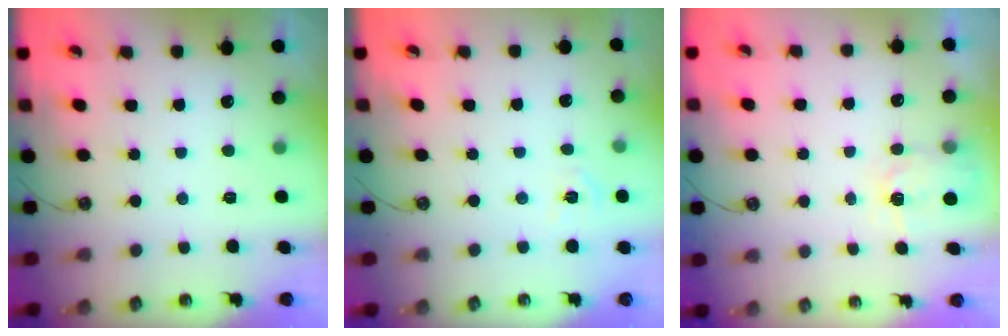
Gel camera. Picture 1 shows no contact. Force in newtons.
{"total": 3.6, "press": 3.6, "slide": 0.4}
{"total": 3.7, "press": 3.6, "slide": 0.5}